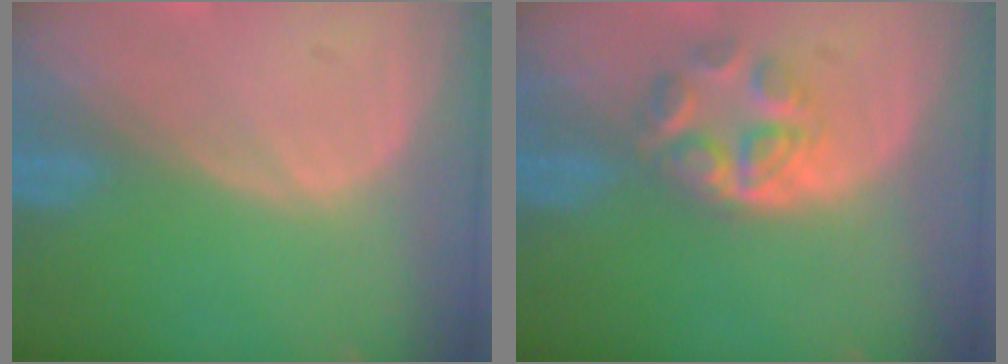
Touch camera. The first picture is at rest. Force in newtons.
{"total": 5.0, "press": 4.8, "slide": 1.4}